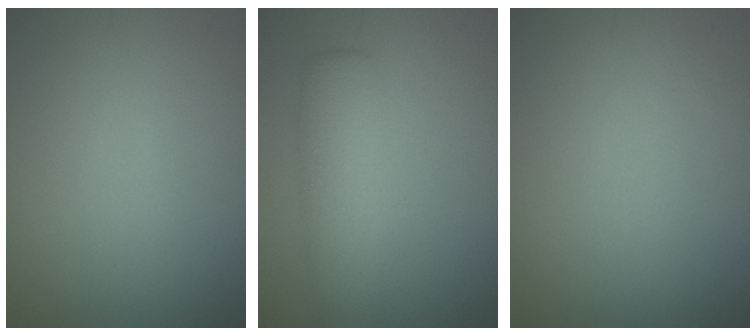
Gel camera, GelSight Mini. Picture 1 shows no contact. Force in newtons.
{"total": 5.1, "press": 5.1, "slide": 0.2}
{"total": 0.0}